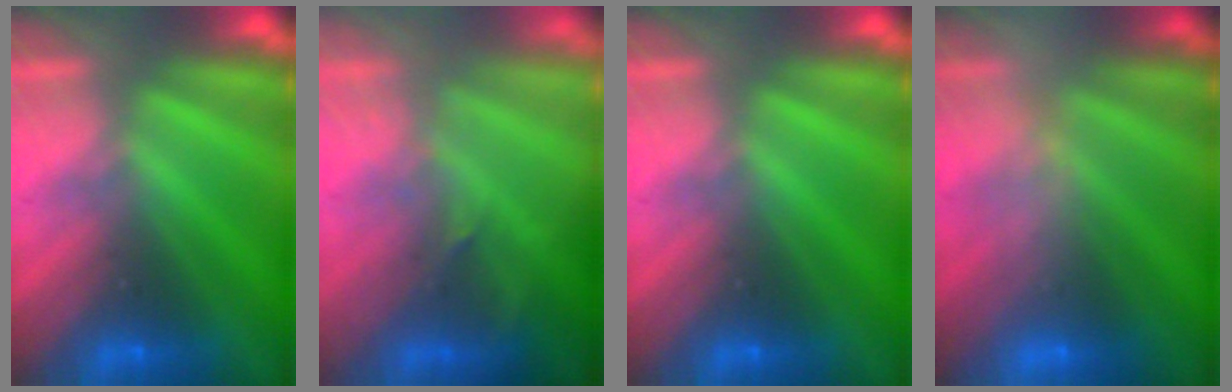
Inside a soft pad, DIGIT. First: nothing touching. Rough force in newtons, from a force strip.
{"total": 2.9}
{"total": 0.0}
{"total": 2.4}